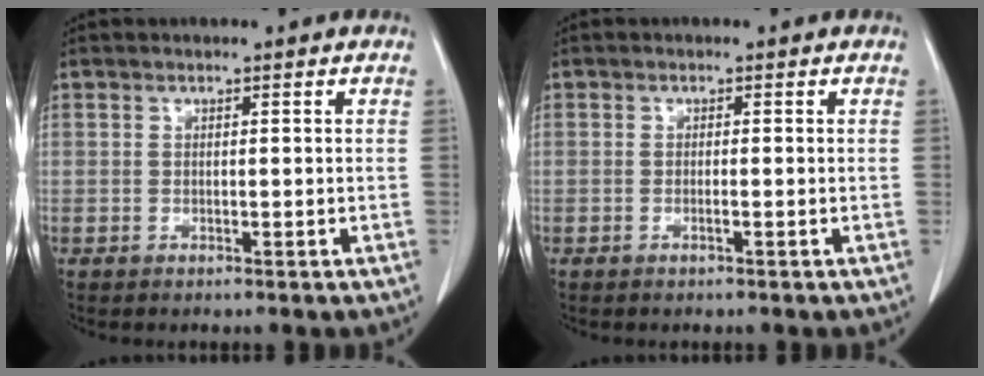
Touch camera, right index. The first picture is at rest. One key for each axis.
{"total": 0.6, "fx": -0.3, "fy": -0.1, "fz": 0.5, "tx": -0.010, "ty": 0.000, "tz": -0.005}